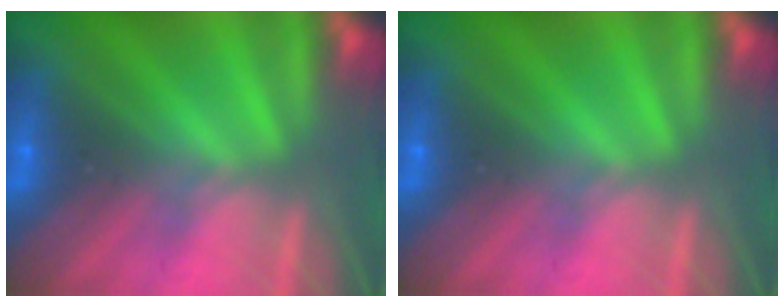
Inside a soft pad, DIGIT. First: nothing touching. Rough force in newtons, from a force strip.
{"total": 0.0}